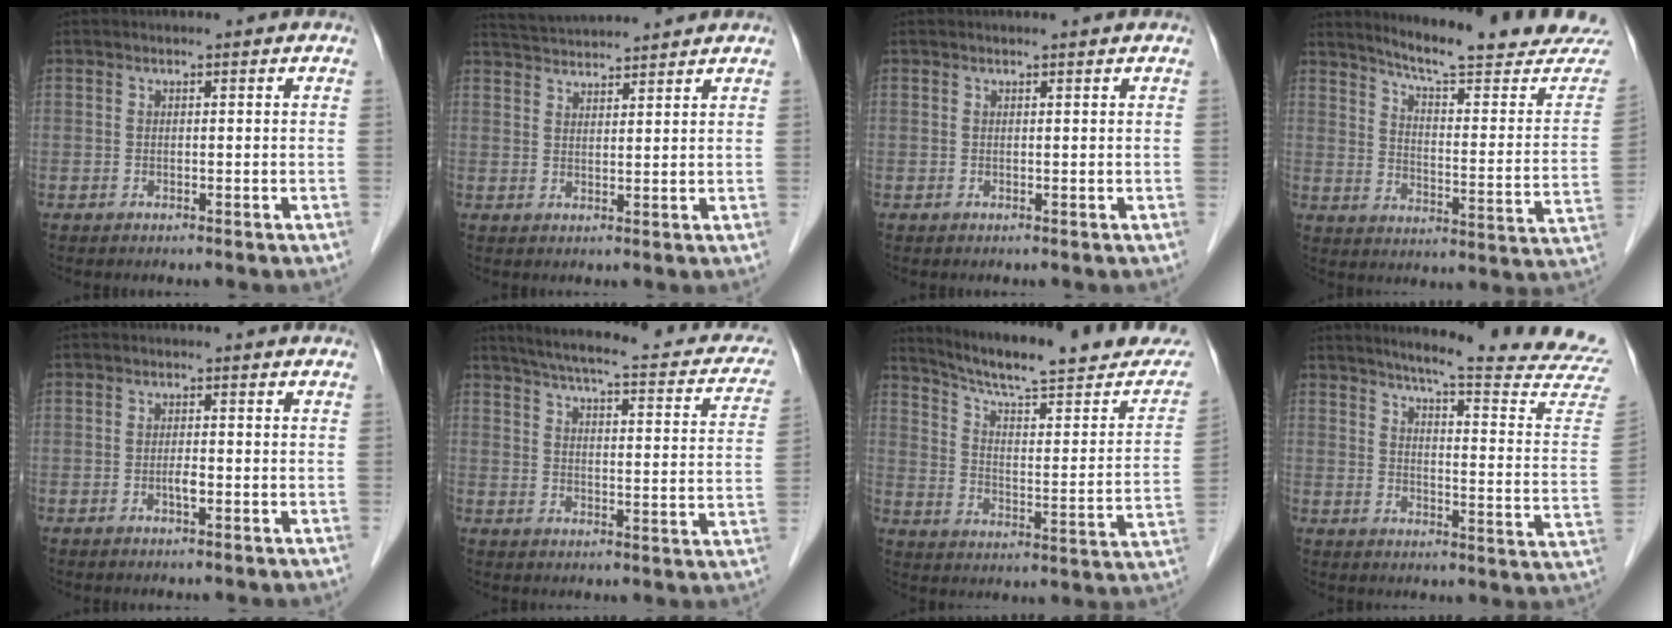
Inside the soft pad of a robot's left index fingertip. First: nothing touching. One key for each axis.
{"total": 6.6, "fx": 6.5, "fy": -0.4, "fz": 1.4, "tx": -0.034, "ty": 0.026, "tz": 0.106}
{"total": 0.0}
{"total": 20.1, "fx": 18.7, "fy": 0.5, "fz": 7.5, "tx": -0.106, "ty": -0.098, "tz": 0.235}
{"total": 1.7, "fx": -1.2, "fy": 0.1, "fz": 1.1, "tx": -0.023, "ty": -0.006, "tz": -0.021}
{"total": 22.1, "fx": 18.2, "fy": 4.7, "fz": 11.6, "tx": -0.159, "ty": 0.001, "tz": 0.214}
{"total": 22.1, "fx": 19.5, "fy": 2.6, "fz": 10.1, "tx": -0.145, "ty": -0.044, "tz": 0.261}
{"total": 21.4, "fx": 19.7, "fy": -1.2, "fz": 8.3, "tx": -0.114, "ty": -0.123, "tz": 0.226}